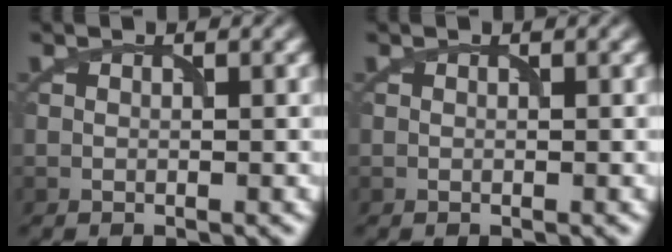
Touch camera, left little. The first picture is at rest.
{"total": 0.0}